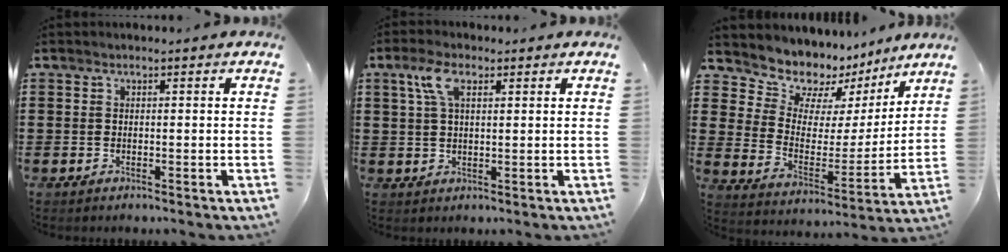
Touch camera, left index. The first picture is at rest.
{"total": 5.0, "force": [2.4, 2.0, 3.9], "torque": [-0.095, 0.007, 0.039]}
{"total": 8.2, "force": [7.4, 3.5, 0.3], "torque": [-0.043, -0.071, 0.130]}